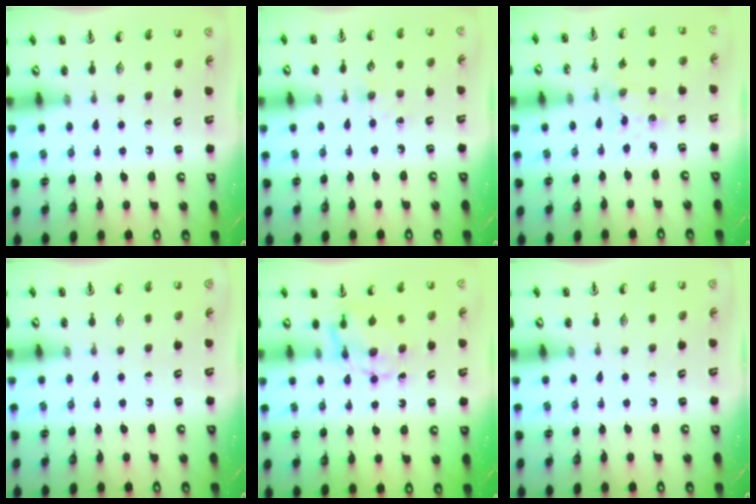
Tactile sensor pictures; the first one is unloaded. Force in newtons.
{"total": 3.0, "press": 2.9, "slide": 0.4}
{"total": 1.5, "press": 1.5, "slide": 0.3}
{"total": 0.0}
{"total": 6.2, "press": 6.1, "slide": 0.6}
{"total": 0.0}